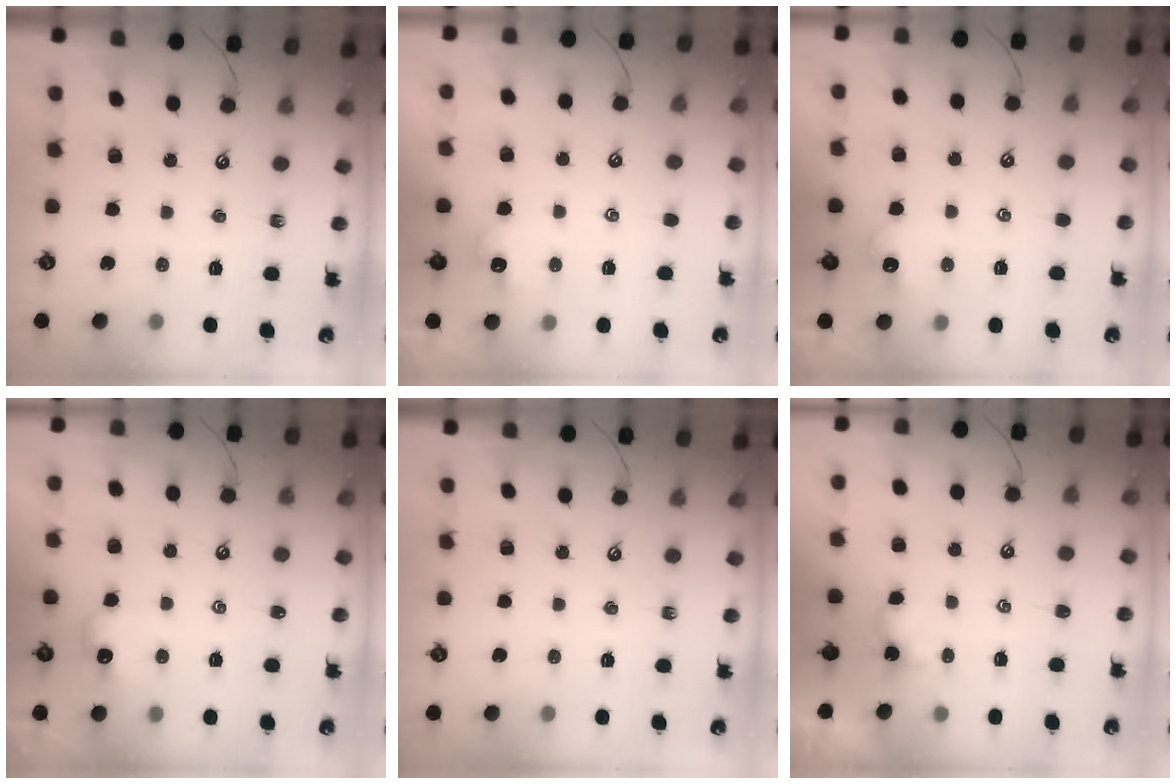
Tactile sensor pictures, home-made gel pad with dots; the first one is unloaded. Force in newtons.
{"total": 0.6, "press": 0.3, "slide": 0.5}
{"total": 0.6, "press": 0.3, "slide": 0.5}
{"total": 3.2, "press": 3.1, "slide": 0.6}
{"total": 0.0}
{"total": 0.8, "press": 0.8, "slide": 0.1}